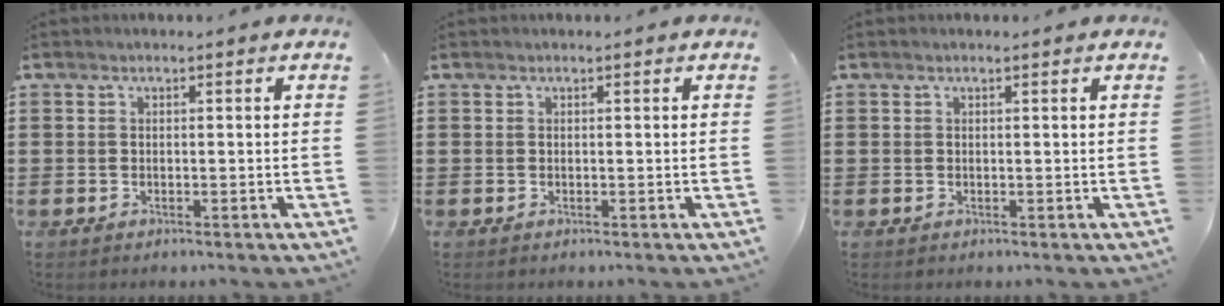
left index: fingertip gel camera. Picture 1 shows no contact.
{"total": 0.0}
{"total": 0.0}